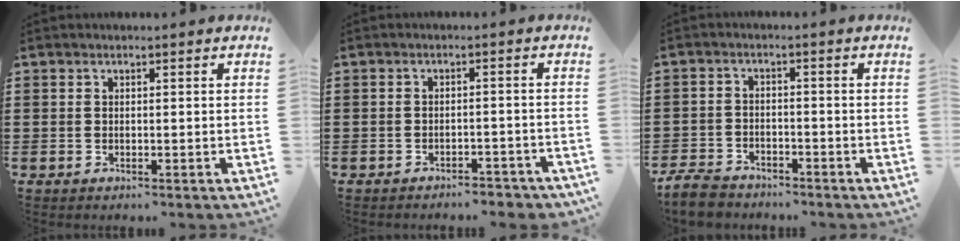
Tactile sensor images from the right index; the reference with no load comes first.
{"total": 2.5, "force": [-2.4, 0.1, 0.3], "torque": [-0.011, -0.001, -0.050]}
{"total": 4.1, "force": [-3.9, 1.0, 0.9], "torque": [-0.031, 0.000, -0.081]}